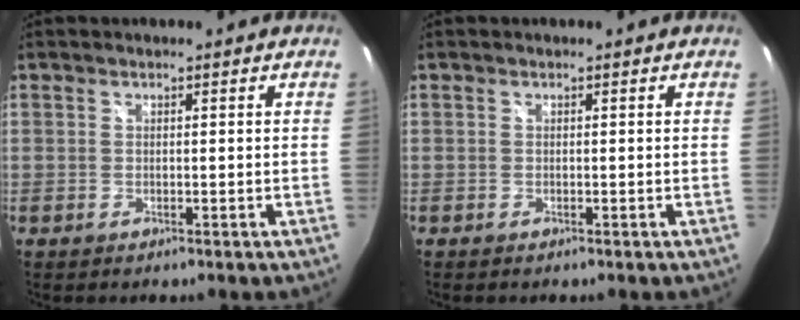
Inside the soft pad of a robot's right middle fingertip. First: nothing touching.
{"total": 0.0}